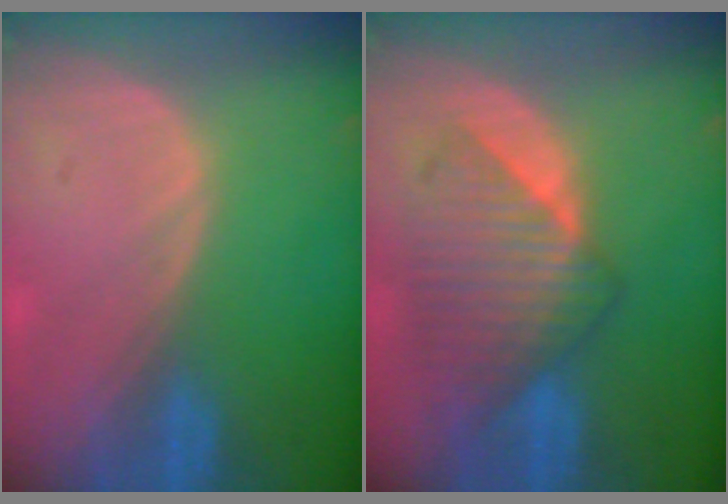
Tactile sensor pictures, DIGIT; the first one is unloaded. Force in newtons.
{"total": 8.6, "press": 8.2, "slide": 2.6}